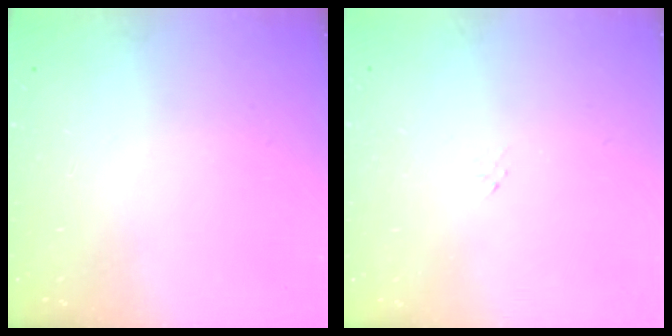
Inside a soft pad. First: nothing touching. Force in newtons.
{"total": 0.0}